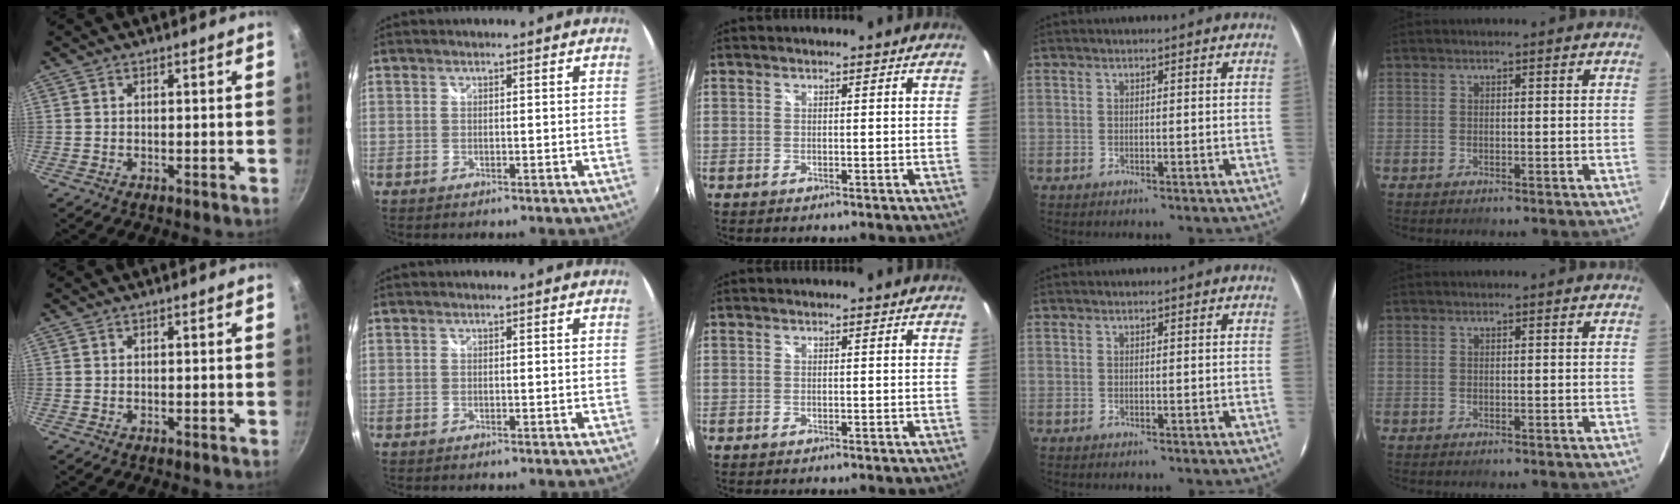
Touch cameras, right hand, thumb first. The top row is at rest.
{}